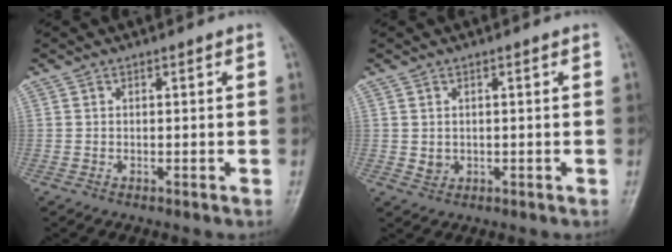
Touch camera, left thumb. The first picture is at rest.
{"total": 1.7, "force": [0.2, 1.4, 0.9], "torque": [-0.010, -0.002, 0.010]}